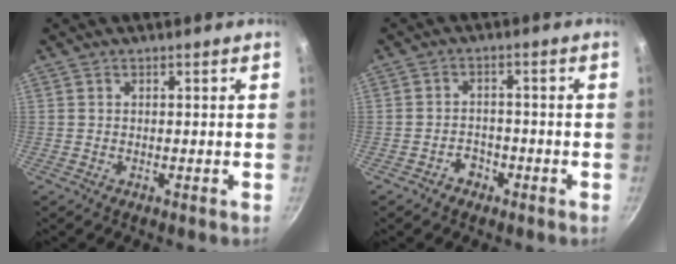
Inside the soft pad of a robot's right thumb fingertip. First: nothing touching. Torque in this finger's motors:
{"motor_torque": [-0.11, 0.19, -0.25, -0.13, -0.01]}